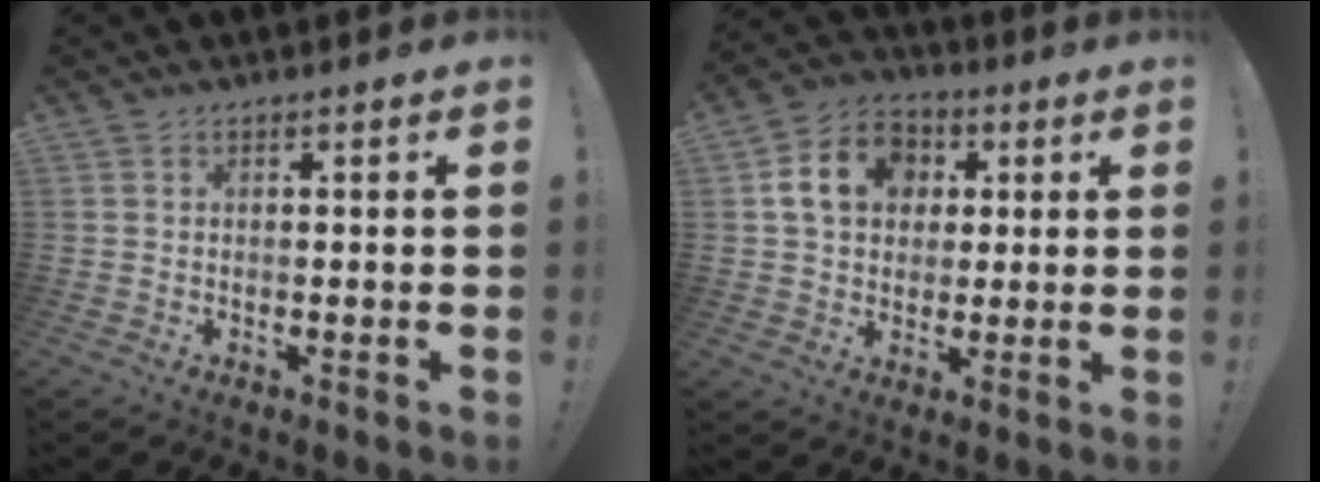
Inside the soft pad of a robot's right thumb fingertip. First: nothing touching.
{"total": 13.5, "force": [3.5, 10.9, 7.1], "torque": [-0.103, 0.005, 0.072]}